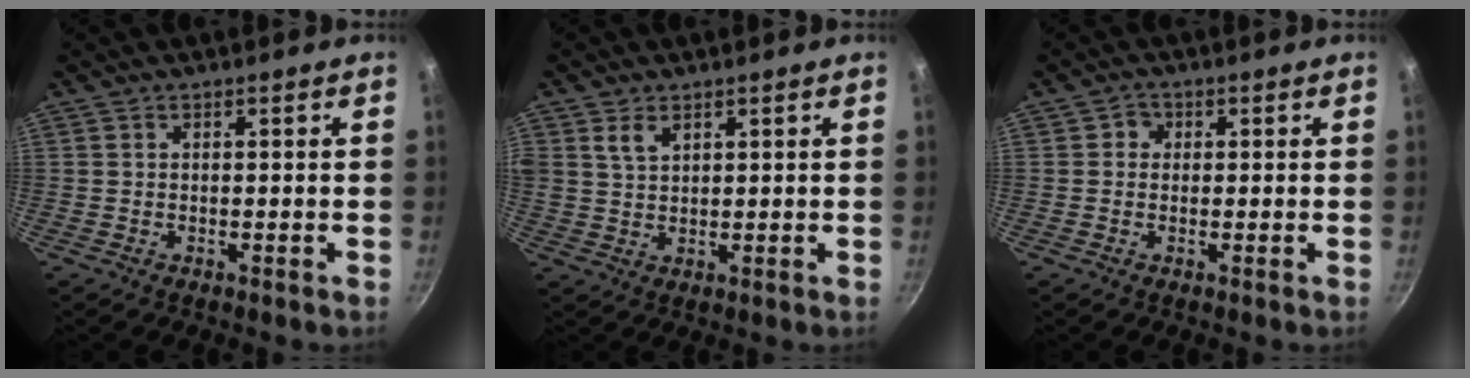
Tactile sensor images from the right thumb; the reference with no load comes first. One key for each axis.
{"total": 3.7, "fx": 2.0, "fy": 2.2, "fz": 2.2, "tx": -0.035, "ty": -0.008, "tz": 0.040}
{"total": 2.1, "fx": 0.2, "fy": 2.0, "fz": 0.6, "tx": 0.004, "ty": 0.000, "tz": -0.003}